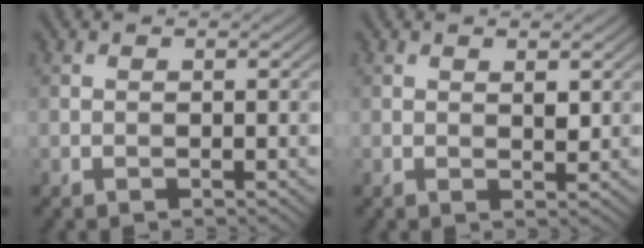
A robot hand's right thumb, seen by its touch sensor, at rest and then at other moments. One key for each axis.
{"total": 1.2, "fx": 0.6, "fy": 0.5, "fz": 1.0, "tx": -0.016, "ty": -0.005, "tz": 0.010}